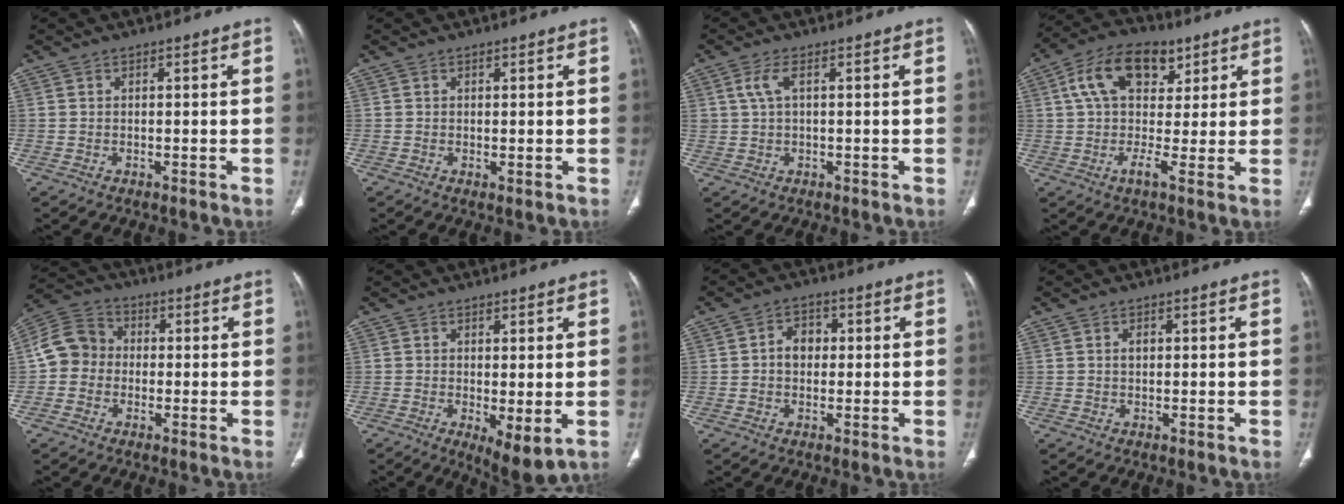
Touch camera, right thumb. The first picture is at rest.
{"total": 0.6, "force": [0.0, 0.2, 0.6], "torque": [-0.013, -0.005, 0.001]}
{"total": 3.0, "force": [0.9, 1.2, 2.6], "torque": [-0.068, 0.009, 0.022]}
{"total": 13.2, "force": [4.7, 7.5, 9.8], "torque": [-0.145, 0.005, 0.072]}
{"total": 8.2, "force": [-0.7, 7.3, 3.7], "torque": [-0.052, 0.029, -0.031]}
{"total": 5.9, "force": [-1.0, 2.0, 5.5], "torque": [-0.086, -0.023, -0.012]}
{"total": 4.6, "force": [0.3, 3.7, 2.8], "torque": [-0.027, 0.013, 0.000]}
{"total": 1.5, "force": [0.4, 1.0, 1.0], "torque": [-0.015, 0.001, 0.007]}